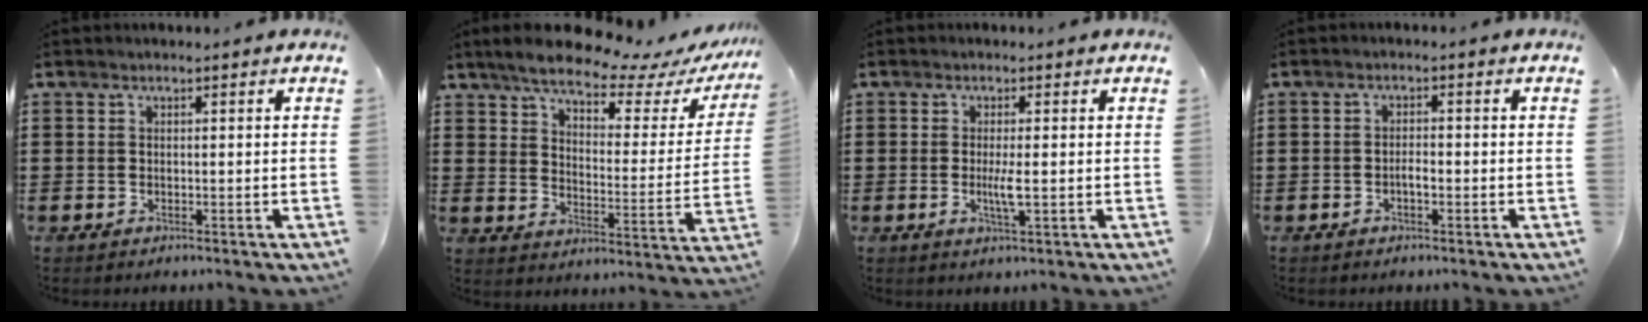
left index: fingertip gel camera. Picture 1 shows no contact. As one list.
[{"total": 8.3, "force": [7.2, 1.7, 3.7], "torque": [-0.091, -0.043, 0.120]}, {"total": 3.0, "force": [-0.3, 0.2, 3.0], "torque": [-0.061, -0.008, -0.010]}, {"total": 1.7, "force": [-0.8, 0.5, 1.4], "torque": [-0.029, 0.001, -0.014]}]